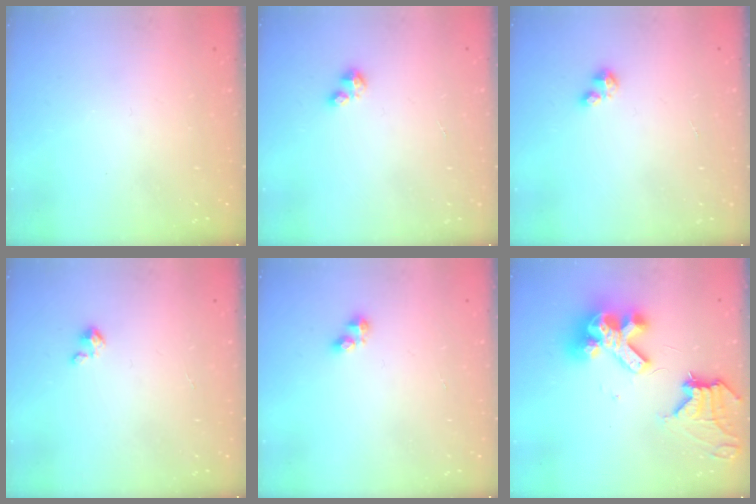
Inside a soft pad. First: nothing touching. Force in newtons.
{"total": 2.0, "press": 2.0, "slide": 0.4}
{"total": 2.0, "press": 2.0, "slide": 0.4}
{"total": 1.8, "press": 1.8, "slide": 0.2}
{"total": 2.9, "press": 2.9, "slide": 0.3}
{"total": 17.0, "press": 16.9, "slide": 1.9}